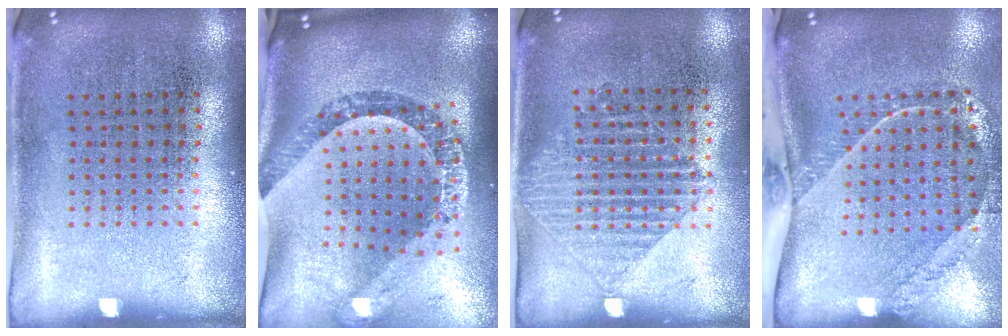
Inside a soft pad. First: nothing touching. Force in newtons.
{"total": 2.4, "press": 1.9, "slide": 1.5}
{"total": 1.2, "press": 1.1, "slide": 0.6}
{"total": 2.5, "press": 1.7, "slide": 1.8}